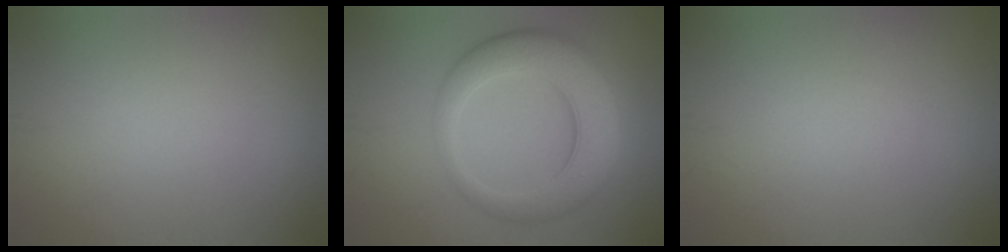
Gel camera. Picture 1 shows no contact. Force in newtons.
{"total": 7.9, "press": 7.8, "slide": 0.3}
{"total": 0.0}